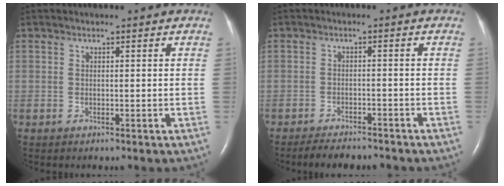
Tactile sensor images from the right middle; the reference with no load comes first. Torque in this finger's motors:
{"motor_torque": [0.07, -0.07, 0.02, 0.01]}